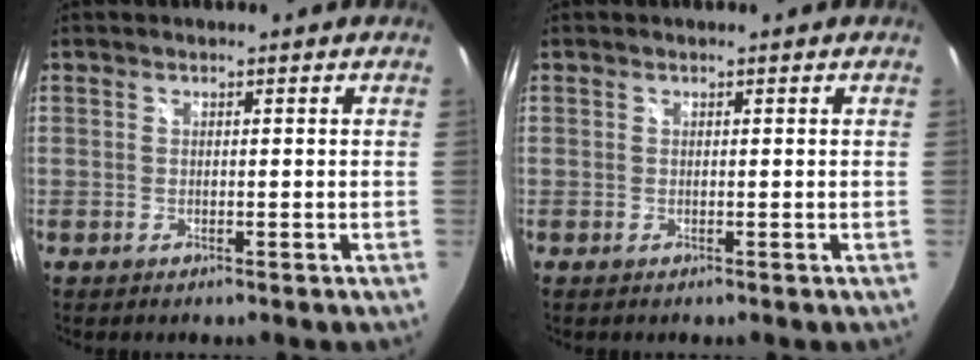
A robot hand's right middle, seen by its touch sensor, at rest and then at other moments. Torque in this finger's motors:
{"motor_torque": [-0.02, -0.07, 0.00, 0.00]}